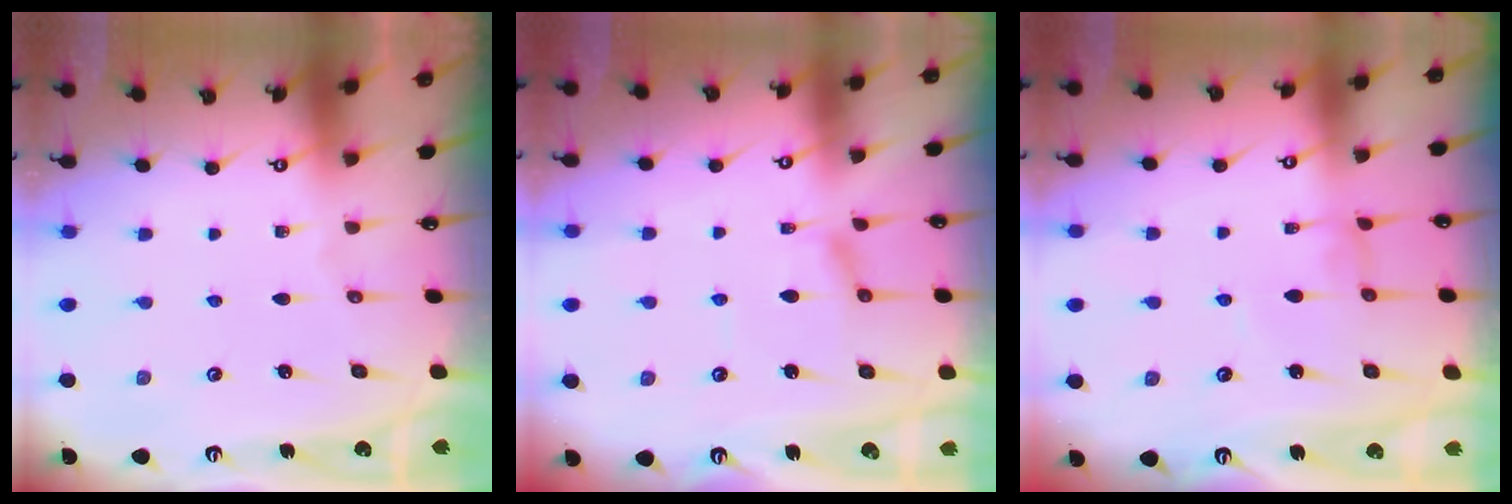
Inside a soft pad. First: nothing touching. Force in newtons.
{"total": 2.0, "press": 2.0, "slide": 0.5}
{"total": 0.7, "press": 0.7, "slide": 0.1}